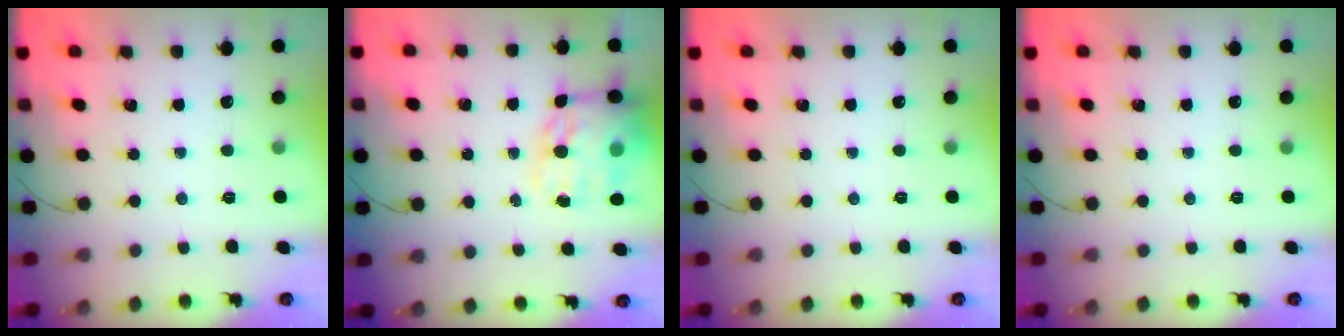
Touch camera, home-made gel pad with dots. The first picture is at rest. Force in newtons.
{"total": 18.1, "press": 17.6, "slide": 4.4}
{"total": 0.0}
{"total": 0.0}